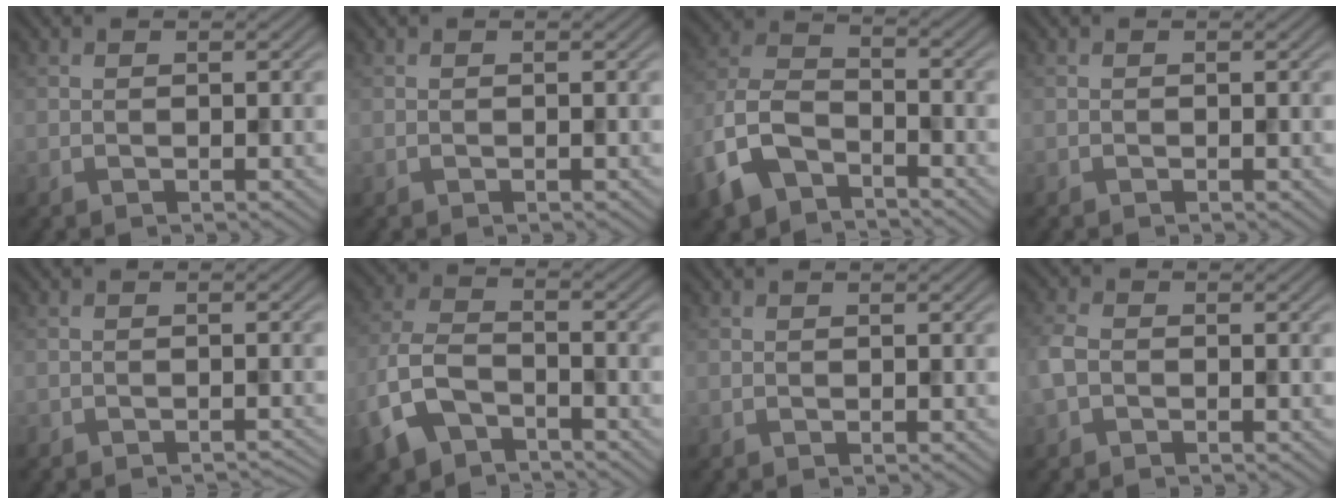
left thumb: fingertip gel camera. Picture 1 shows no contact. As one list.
[{"total": 0.0}, {"total": 9.8, "force": [-6.1, 5.1, 5.8], "torque": [-0.139, -0.009, -0.140]}, {"total": 0.0}, {"total": 1.5, "force": [-1.5, 0.2, 0.3], "torque": [0.002, -0.001, -0.022]}, {"total": 8.6, "force": [-5.0, 4.6, 5.3], "torque": [-0.131, -0.007, -0.114]}, {"total": 0.0}, {"total": 2.8, "force": [-0.9, 2.0, 1.8], "torque": [-0.048, 0.002, -0.026]}]